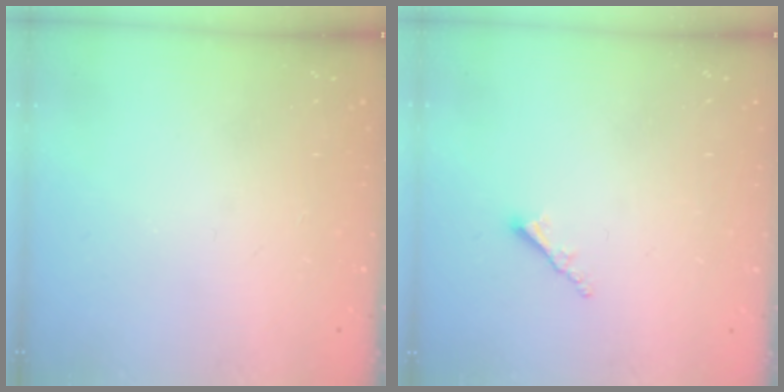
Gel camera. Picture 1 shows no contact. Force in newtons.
{"total": 1.7, "press": 1.7, "slide": 0.3}